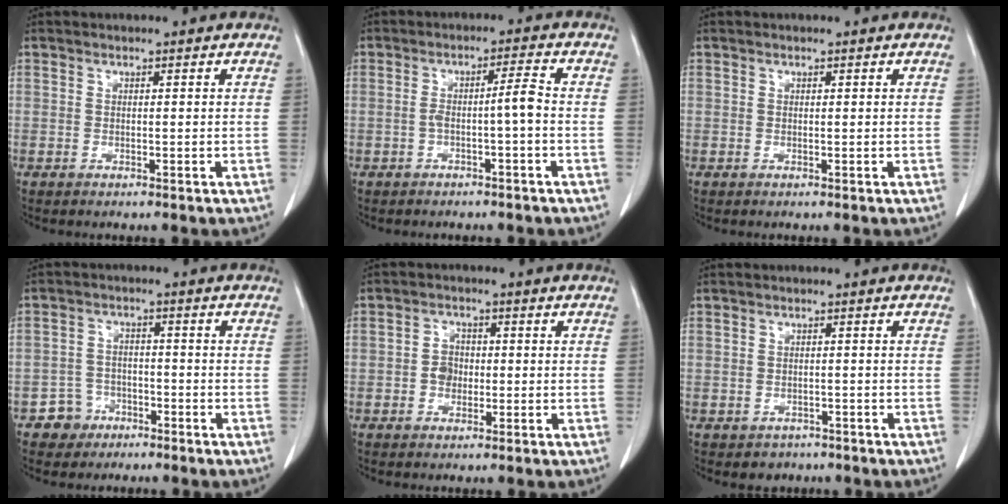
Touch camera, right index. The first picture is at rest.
{"total": 3.6, "force": [-0.9, -0.1, 3.5], "torque": [-0.061, 0.014, -0.013]}
{"total": 0.0}
{"total": 4.4, "force": [-2.7, 3.5, 0.0], "torque": [0.006, 0.015, -0.044]}
{"total": 2.9, "force": [-0.5, 2.4, 1.6], "torque": [-0.026, 0.008, -0.011]}
{"total": 2.4, "force": [-1.5, 1.9, 0.0], "torque": [-0.004, 0.008, -0.019]}